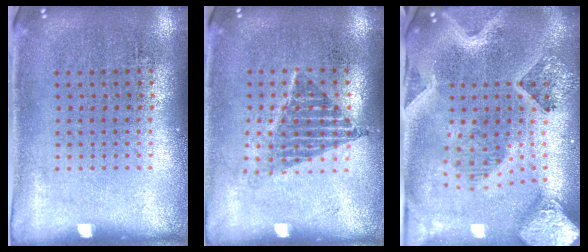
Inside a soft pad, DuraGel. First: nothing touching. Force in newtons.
{"total": 1.2, "press": 1.0, "slide": 0.7}
{"total": 3.7, "press": 3.1, "slide": 2.2}